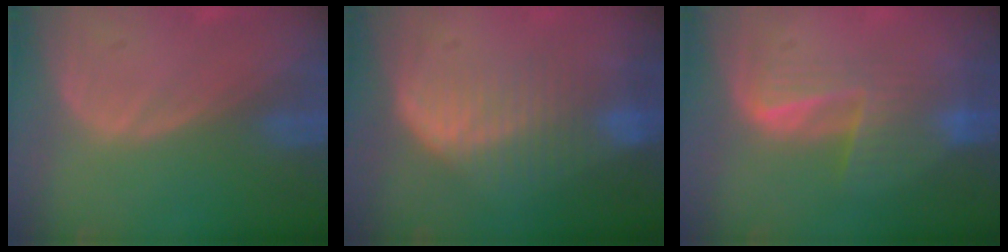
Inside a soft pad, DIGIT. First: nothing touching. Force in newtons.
{"total": 7.2, "press": 6.6, "slide": 2.8}
{"total": 6.2, "press": 5.9, "slide": 1.9}